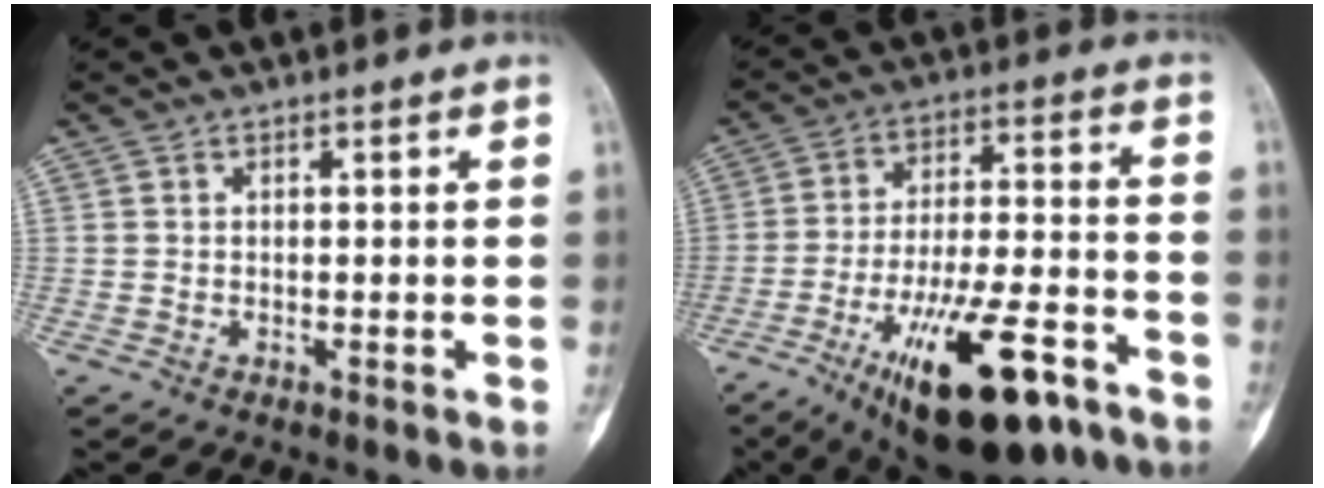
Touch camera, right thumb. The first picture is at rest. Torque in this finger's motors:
{"motor_torque": [0.67, 0.70, 1.87, -0.88, 0.56]}